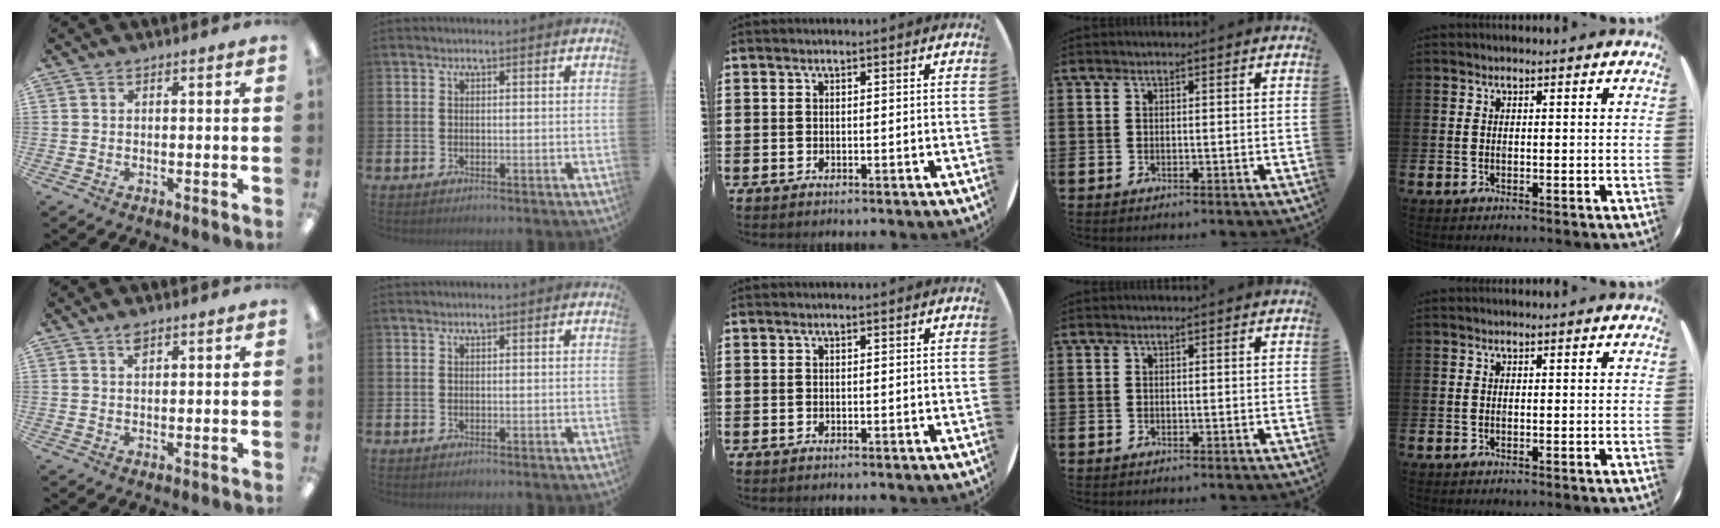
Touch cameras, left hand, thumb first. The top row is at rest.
{"thumb": {"total": 1.9, "force": [1.5, 0.8, 0.8], "torque": [-0.013, -0.001, 0.025]}}